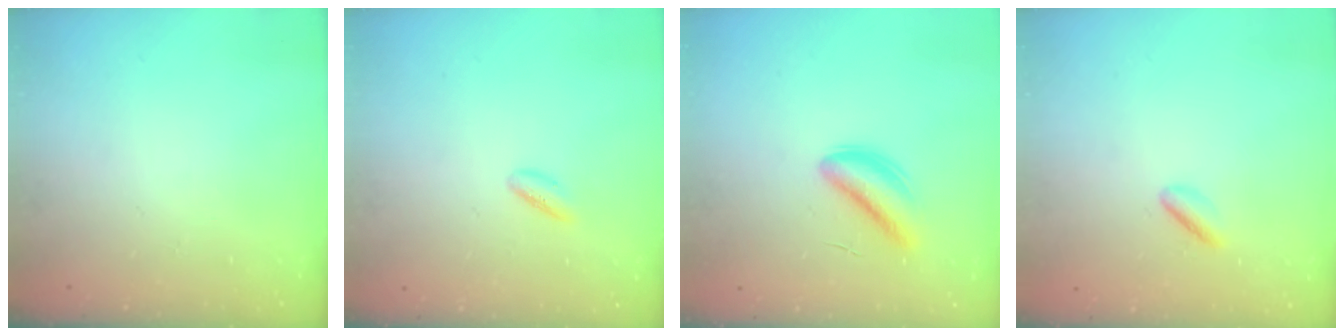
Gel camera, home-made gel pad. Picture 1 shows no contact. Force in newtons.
{"total": 3.1, "press": 3.0, "slide": 0.9}
{"total": 5.4, "press": 5.1, "slide": 1.7}
{"total": 2.5, "press": 2.4, "slide": 0.6}